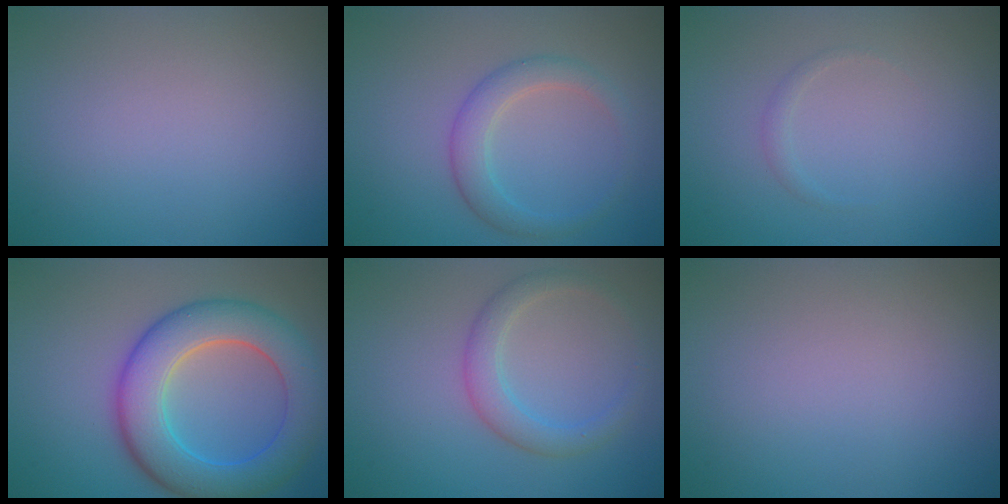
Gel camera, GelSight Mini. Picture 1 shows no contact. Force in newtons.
{"total": 2.9, "press": 2.9, "slide": 0.1}
{"total": 0.8, "press": 0.8, "slide": 0.0}
{"total": 8.5, "press": 8.5, "slide": 0.6}
{"total": 2.8, "press": 2.8, "slide": 0.2}
{"total": 0.0}